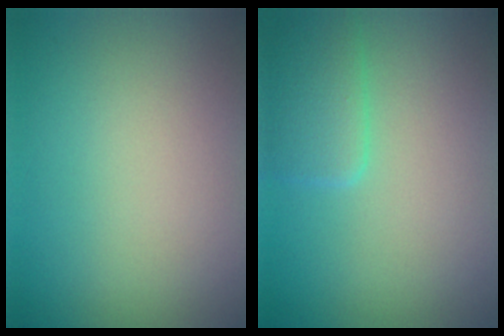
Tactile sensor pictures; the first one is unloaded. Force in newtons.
{"total": 2.6, "press": 2.5, "slide": 0.3}